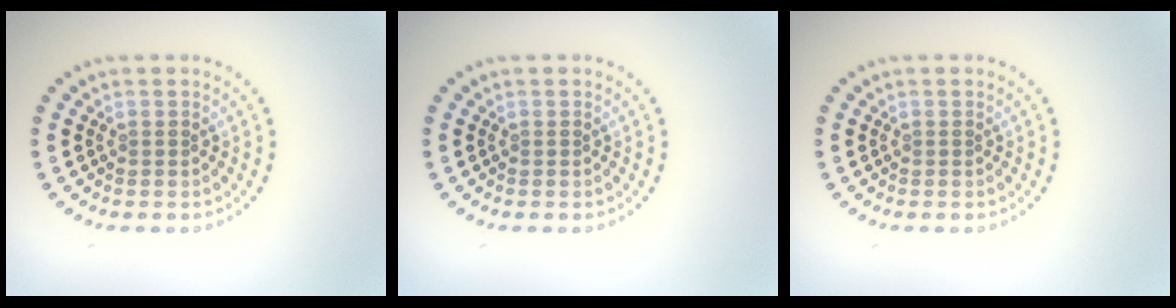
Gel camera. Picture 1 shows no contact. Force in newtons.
{"total": 0.0}
{"total": 0.0}